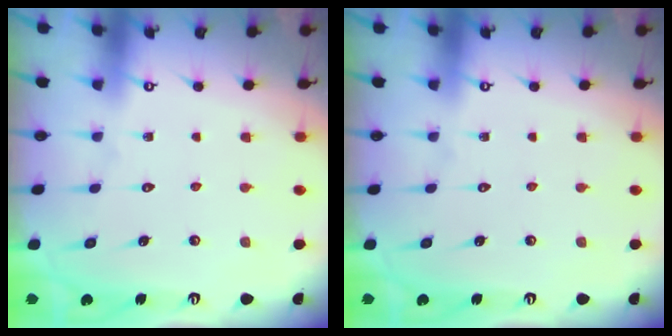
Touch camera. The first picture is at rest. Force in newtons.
{"total": 0.0}